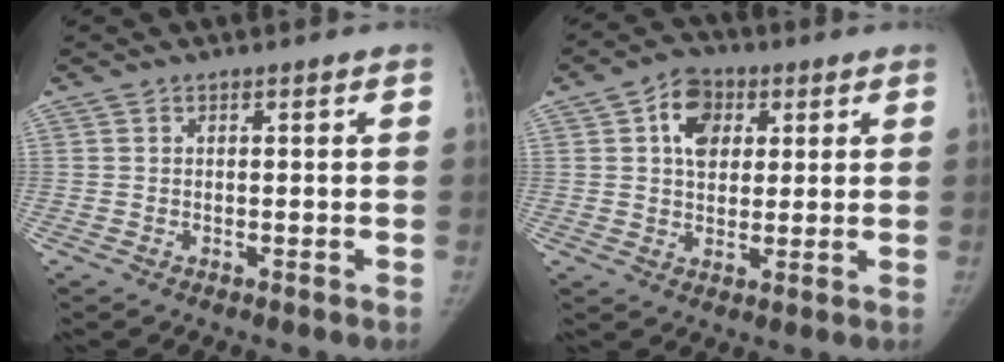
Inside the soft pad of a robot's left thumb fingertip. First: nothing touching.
{"total": 8.5, "force": [2.8, 6.3, 5.1], "torque": [-0.054, 0.000, 0.042]}